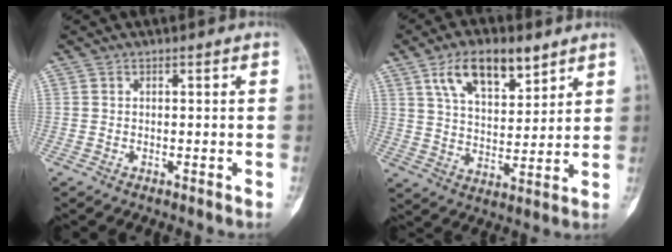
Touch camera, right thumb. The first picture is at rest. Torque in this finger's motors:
{"motor_torque": [-1.36, 1.65, 0.76, 0.53, 0.39]}